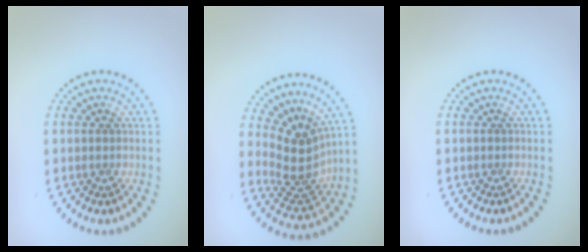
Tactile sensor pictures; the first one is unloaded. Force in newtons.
{"total": 3.8, "press": 3.0, "slide": 2.3}
{"total": 0.0}